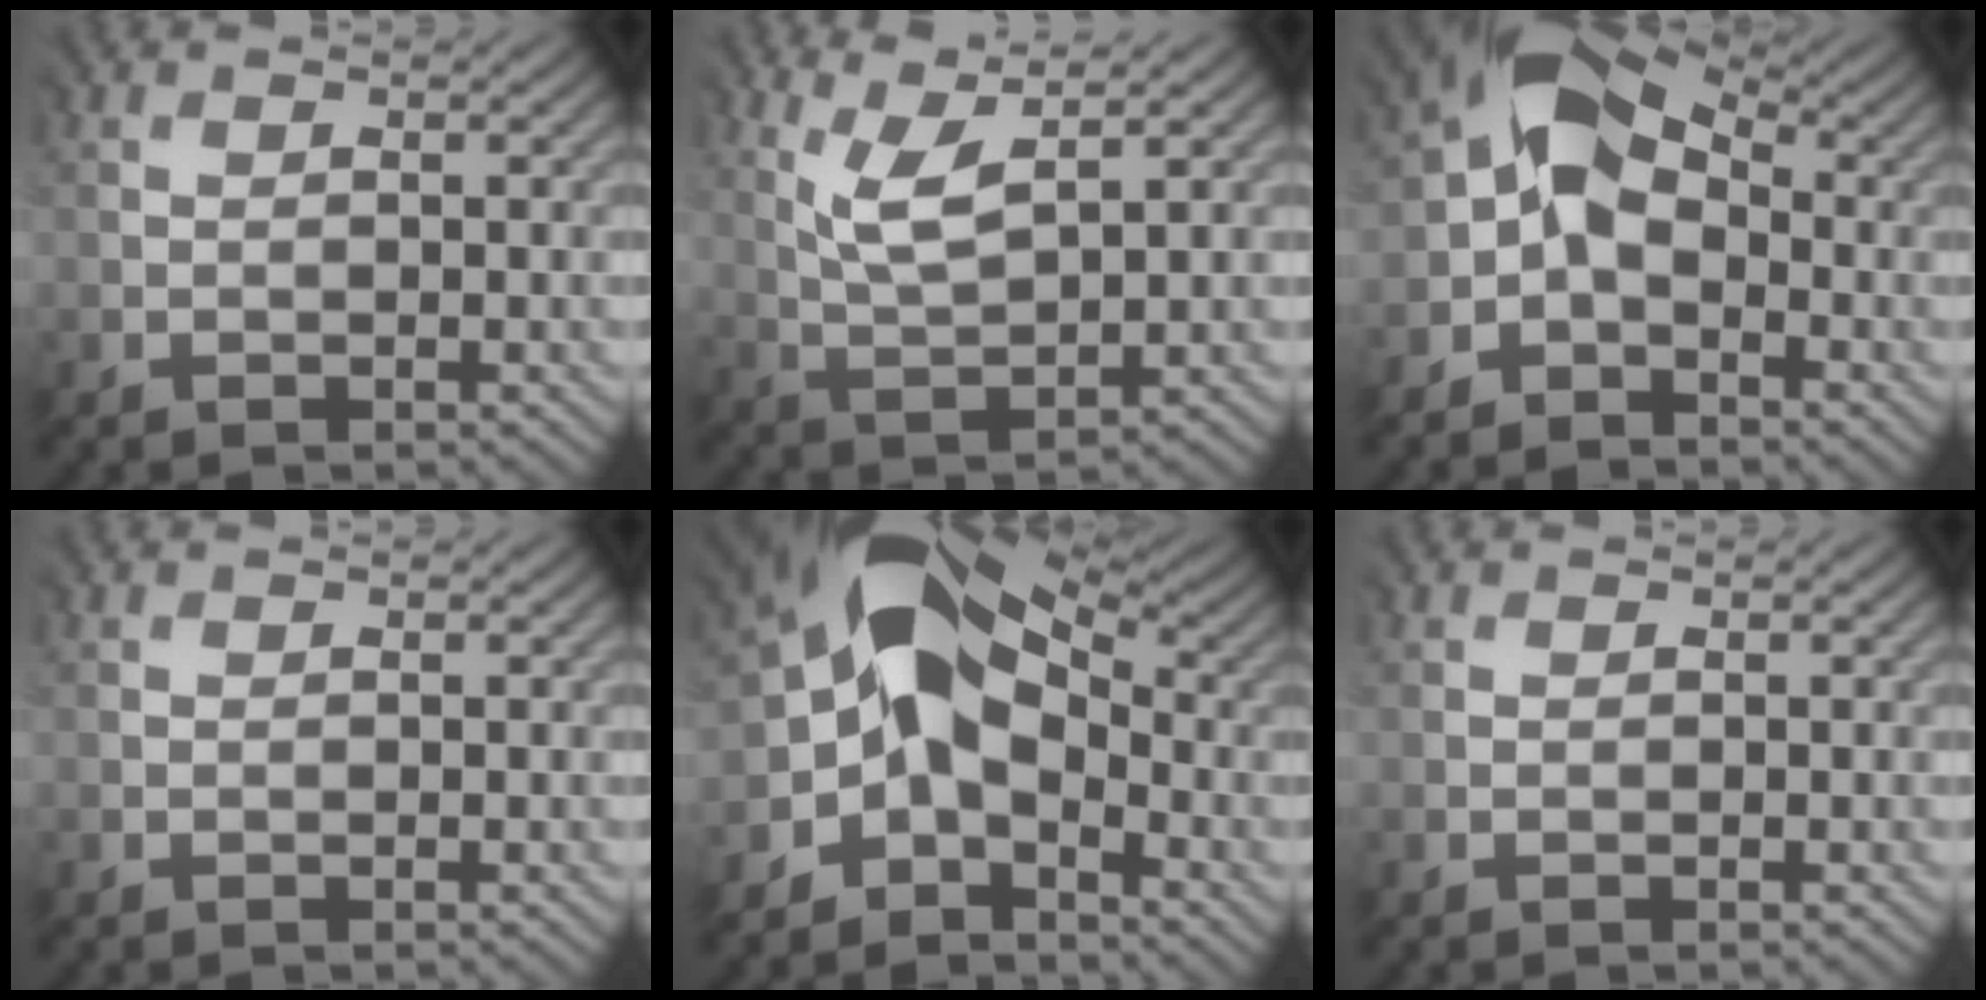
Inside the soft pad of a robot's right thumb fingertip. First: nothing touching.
{"total": 5.1, "force": [3.4, 1.4, 3.6], "torque": [-0.088, 0.002, 0.072]}
{"total": 8.7, "force": [-0.5, 5.6, 6.6], "torque": [-0.125, 0.025, -0.032]}
{"total": 0.0}
{"total": 10.2, "force": [-1.0, 6.9, 7.4], "torque": [-0.116, 0.002, -0.037]}
{"total": 0.0}